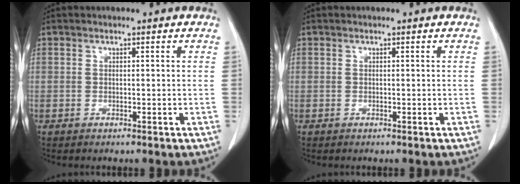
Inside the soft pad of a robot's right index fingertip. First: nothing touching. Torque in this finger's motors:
{"motor_torque": [0.00, 0.00, 0.00, 0.00]}